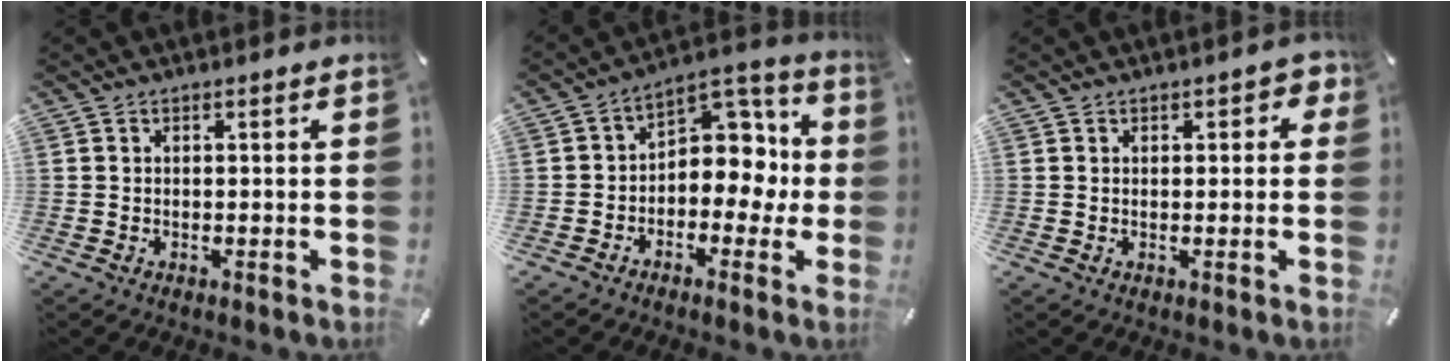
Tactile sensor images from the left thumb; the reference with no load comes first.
{"total": 9.5, "force": [0.0, 7.7, 5.6], "torque": [-0.057, -0.011, 0.000]}
{"total": 1.9, "force": [0.5, 1.3, 1.2], "torque": [-0.007, 0.001, 0.004]}